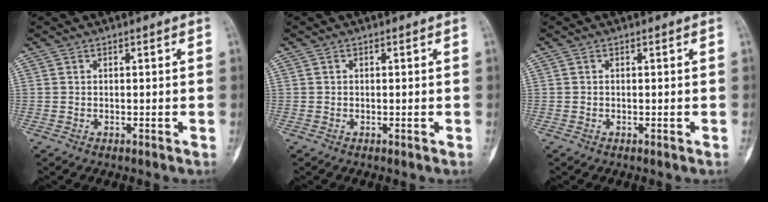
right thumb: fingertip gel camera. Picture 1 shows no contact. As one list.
[{"total": 0.0}, {"total": 0.0}]